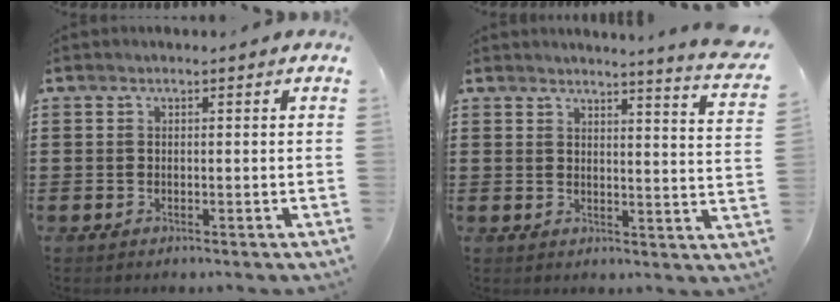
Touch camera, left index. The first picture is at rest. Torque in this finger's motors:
{"motor_torque": [2.14, 0.00, 0.10, 0.06]}